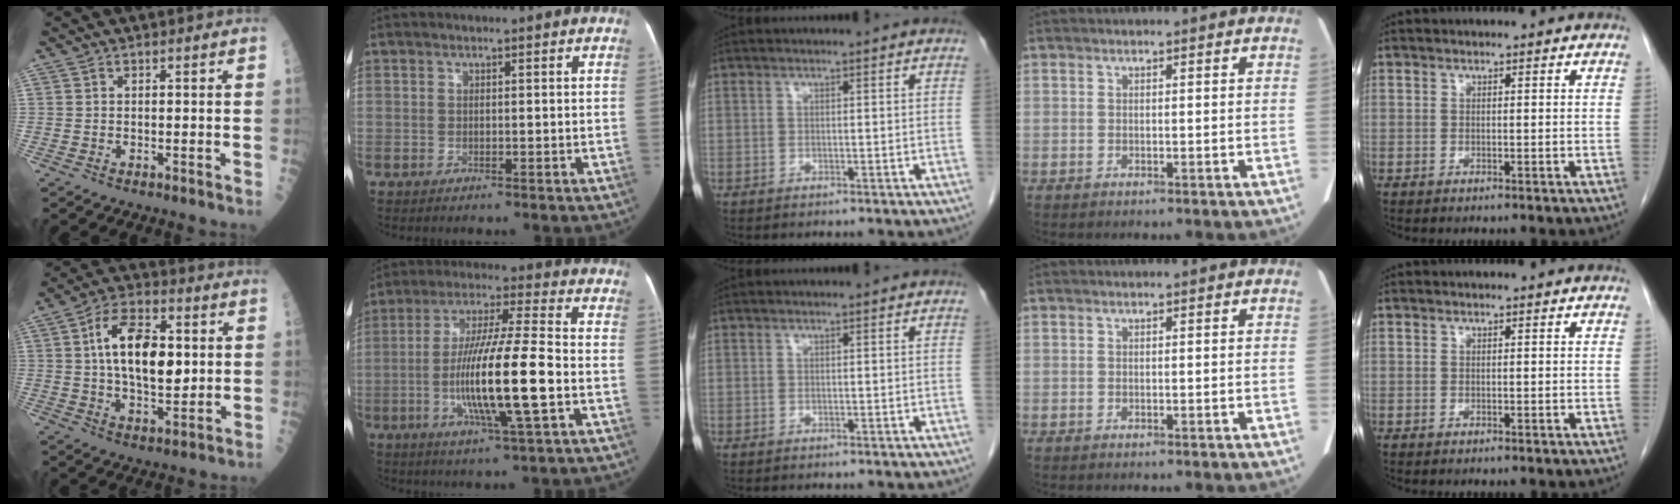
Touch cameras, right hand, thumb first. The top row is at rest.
{"thumb": {"total": 15.8, "force": [2.4, 8.2, 13.2], "torque": [-0.200, 0.003, 0.039]}, "index": {"total": 15.4, "force": [-3.3, 0.5, 15.1], "torque": [-0.282, -0.009, -0.065]}}